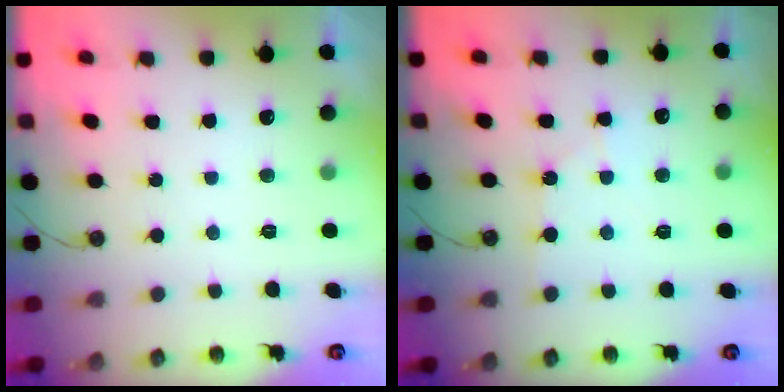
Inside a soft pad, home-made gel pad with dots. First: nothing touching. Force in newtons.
{"total": 6.1, "press": 6.0, "slide": 0.9}